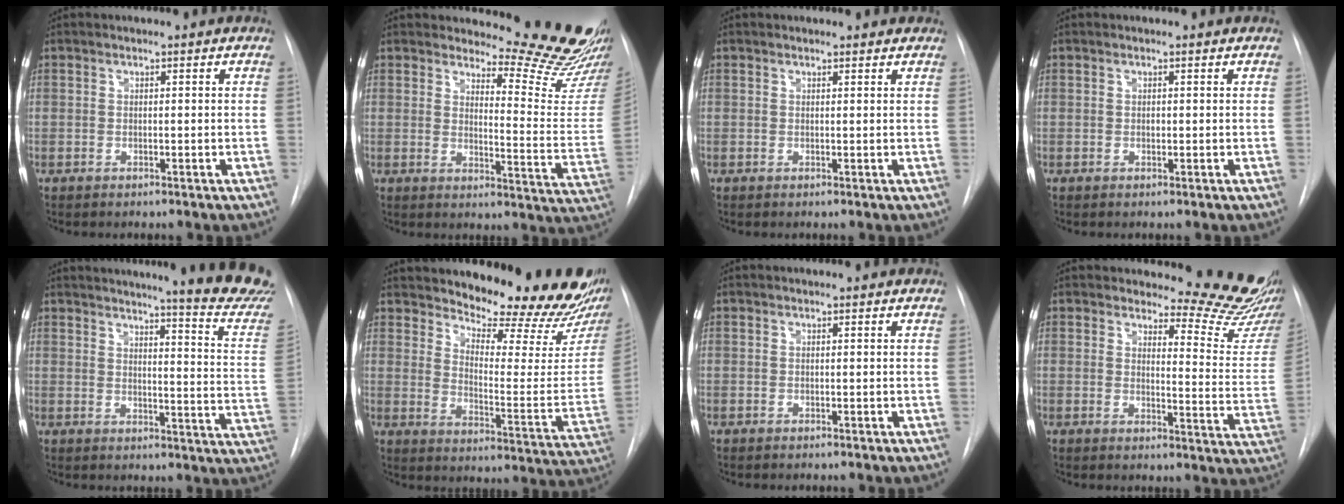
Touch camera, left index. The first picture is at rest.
{"total": 15.2, "force": [14.5, 0.2, 4.2], "torque": [-0.049, -0.138, 0.158]}
{"total": 2.8, "force": [2.6, 1.0, 0.7], "torque": [-0.009, 0.011, 0.020]}
{"total": 0.5, "force": [-0.3, 0.4, 0.2], "torque": [-0.001, -0.003, -0.008]}
{"total": 19.8, "force": [18.2, -0.7, 7.8], "torque": [-0.104, -0.124, 0.197]}
{"total": 20.9, "force": [18.9, 3.0, 8.4], "torque": [-0.119, -0.105, 0.233]}
{"total": 0.0}
{"total": 13.5, "force": [13.1, 1.1, 3.4], "torque": [-0.025, -0.125, 0.125]}